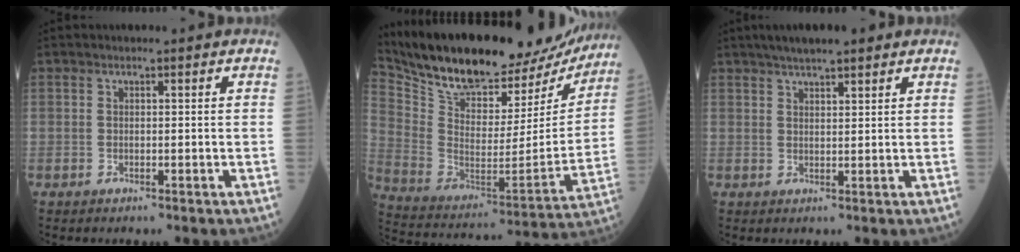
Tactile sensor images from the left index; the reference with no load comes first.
{"total": 28.4, "force": [25.1, 8.8, 10.0], "torque": [-0.184, -0.034, 0.363]}
{"total": 5.7, "force": [4.3, 1.0, 3.6], "torque": [-0.056, 0.023, 0.067]}